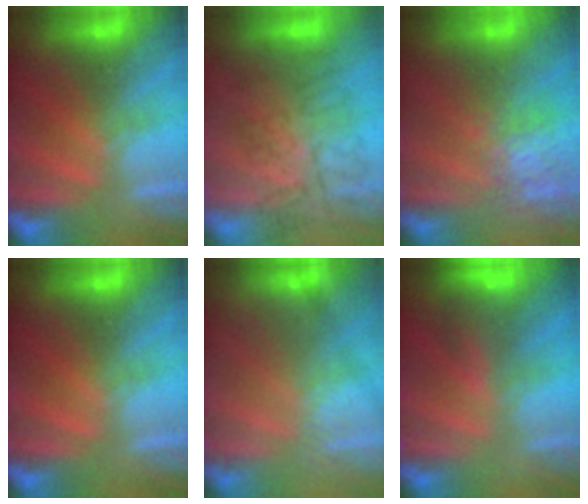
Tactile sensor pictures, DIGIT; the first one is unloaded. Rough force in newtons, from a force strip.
{"total": 4.4}
{"total": 3.6}
{"total": 0.0}
{"total": 2.9}
{"total": 8.5}